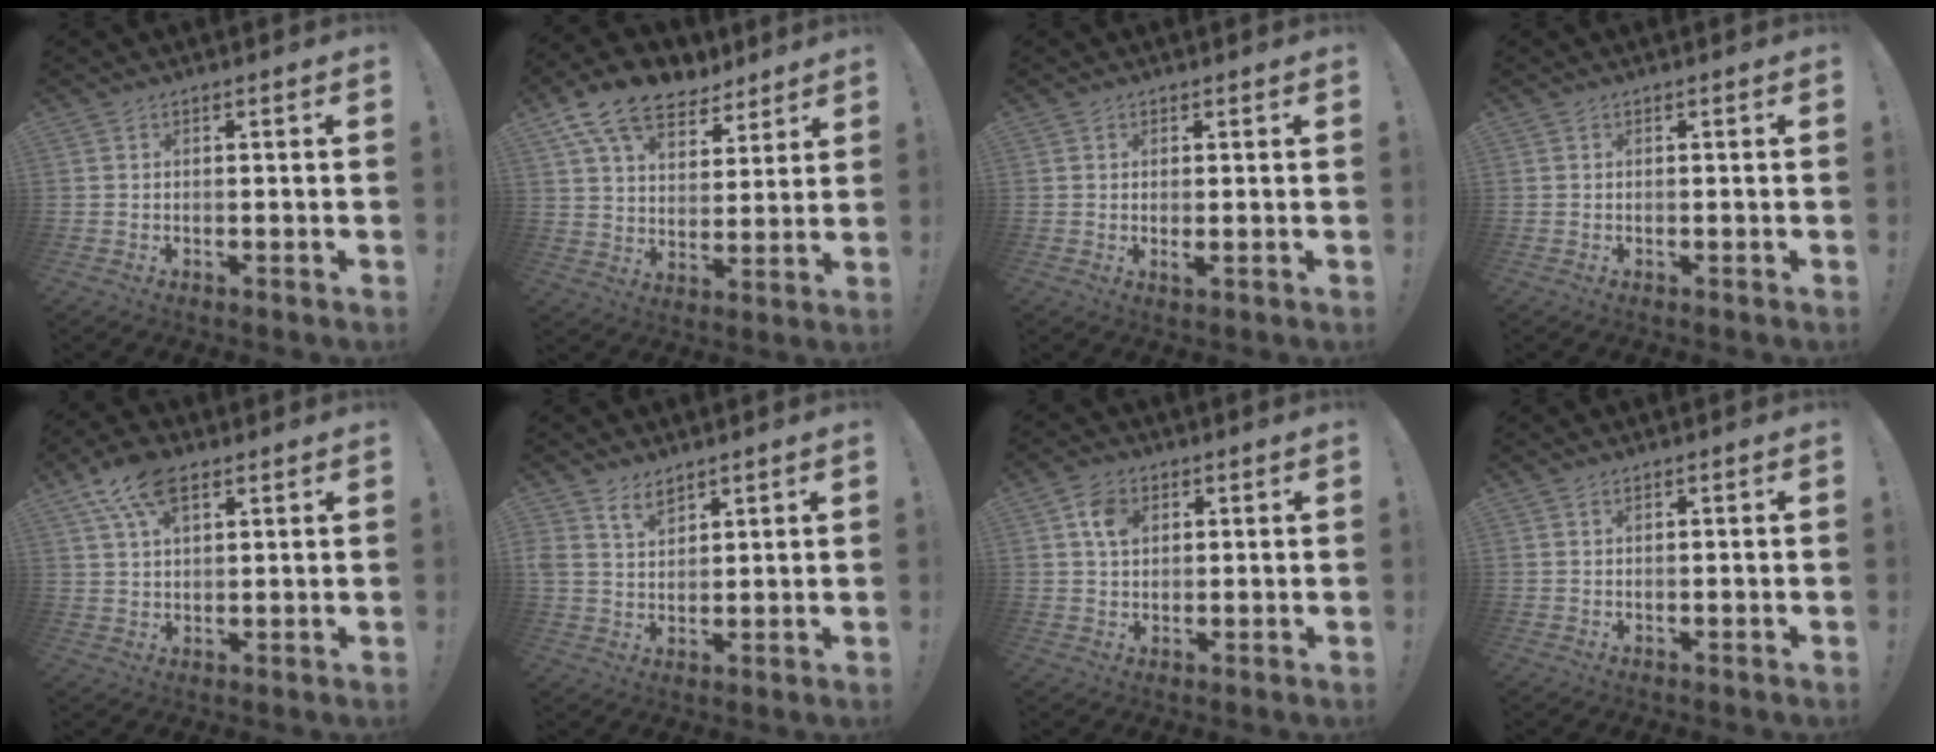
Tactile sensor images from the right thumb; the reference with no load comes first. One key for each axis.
{"total": 14.5, "fx": 9.9, "fy": 8.4, "fz": 6.5, "tx": -0.117, "ty": -0.060, "tz": 0.185}
{"total": 1.7, "fx": 0.4, "fy": 0.2, "fz": 1.7, "tx": -0.026, "ty": -0.005, "tz": 0.007}
{"total": 0.0}
{"total": 11.1, "fx": 6.4, "fy": 5.6, "fz": 7.2, "tx": -0.123, "ty": -0.017, "tz": 0.120}
{"total": 6.2, "fx": 4.4, "fy": 3.5, "fz": 2.5, "tx": -0.055, "ty": -0.017, "tz": 0.086}
{"total": 6.7, "fx": 2.5, "fy": 5.0, "fz": 3.7, "tx": -0.059, "ty": 0.002, "tz": 0.047}
{"total": 0.5, "fx": 0.4, "fy": 0.1, "fz": 0.3, "tx": -0.012, "ty": 0.003, "tz": 0.009}